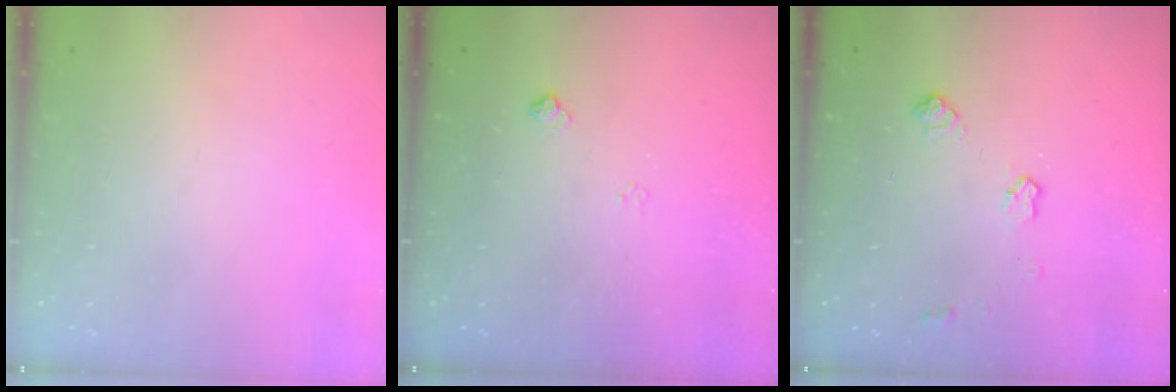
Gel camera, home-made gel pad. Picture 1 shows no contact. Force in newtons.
{"total": 4.3, "press": 4.2, "slide": 0.8}
{"total": 7.3, "press": 7.3, "slide": 0.8}